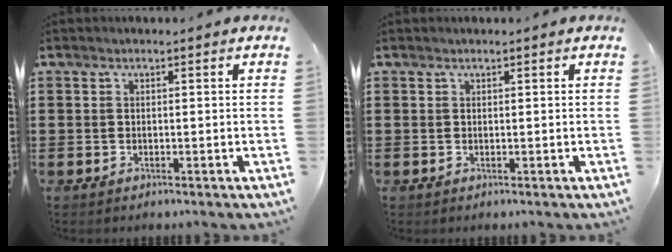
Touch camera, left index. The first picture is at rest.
{"total": 0.0}